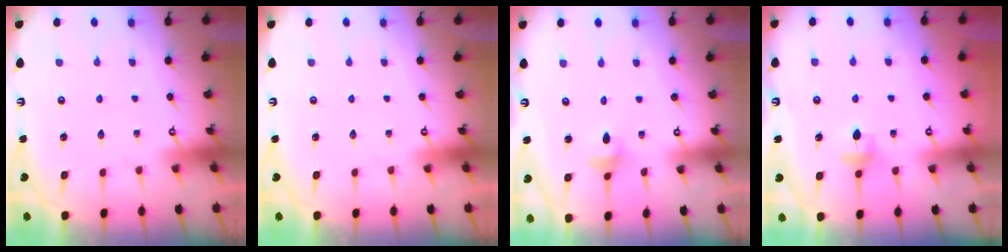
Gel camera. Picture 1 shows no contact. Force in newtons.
{"total": 0.0}
{"total": 2.4, "press": 2.4, "slide": 0.4}
{"total": 4.8, "press": 4.8, "slide": 0.7}